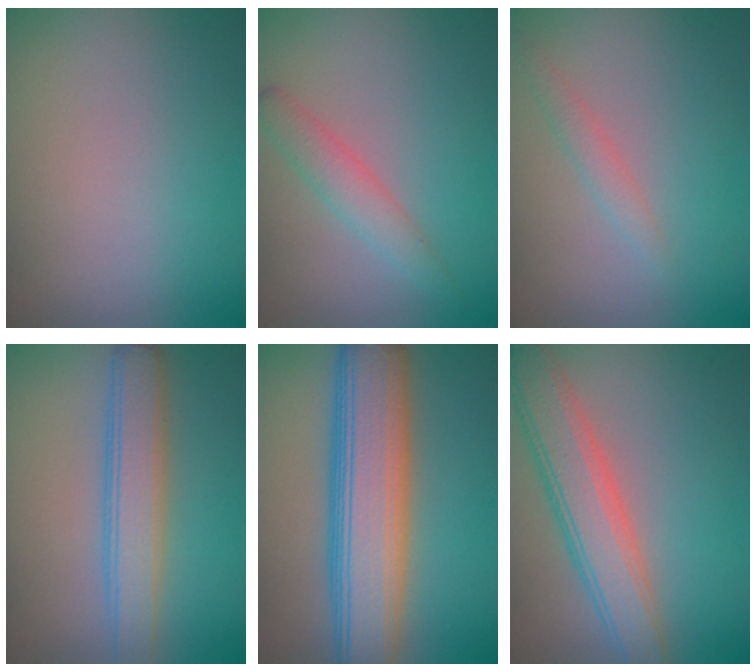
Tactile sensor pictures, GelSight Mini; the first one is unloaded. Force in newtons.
{"total": 2.3, "press": 2.3, "slide": 0.2}
{"total": 1.4, "press": 1.4, "slide": 0.1}
{"total": 4.3, "press": 4.3, "slide": 0.2}
{"total": 9.7, "press": 9.7, "slide": 0.4}
{"total": 5.9, "press": 5.9, "slide": 0.2}